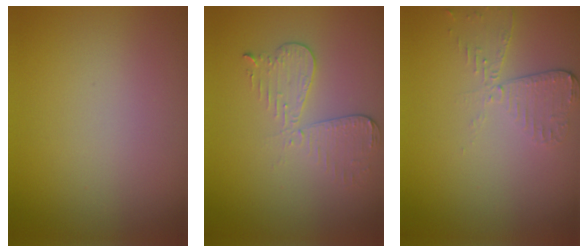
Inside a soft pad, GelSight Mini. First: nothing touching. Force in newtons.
{"total": 3.0, "press": 2.7, "slide": 1.2}
{"total": 2.5, "press": 2.3, "slide": 1.2}